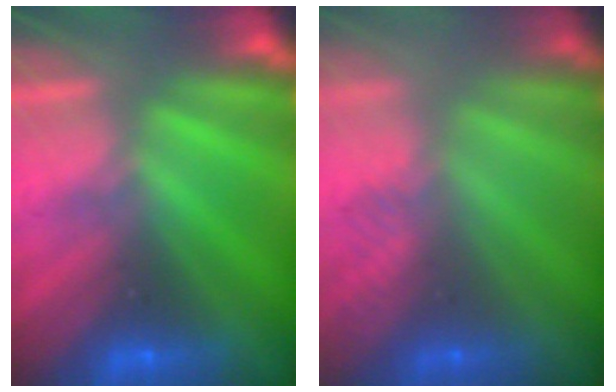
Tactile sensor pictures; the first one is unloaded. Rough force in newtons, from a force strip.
{"total": 2.8}